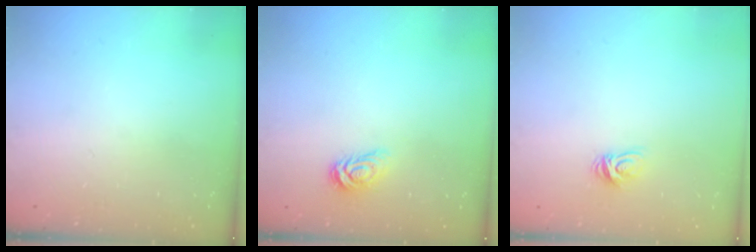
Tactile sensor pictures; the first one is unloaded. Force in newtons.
{"total": 3.9, "press": 3.9, "slide": 0.5}
{"total": 5.0, "press": 4.9, "slide": 0.5}